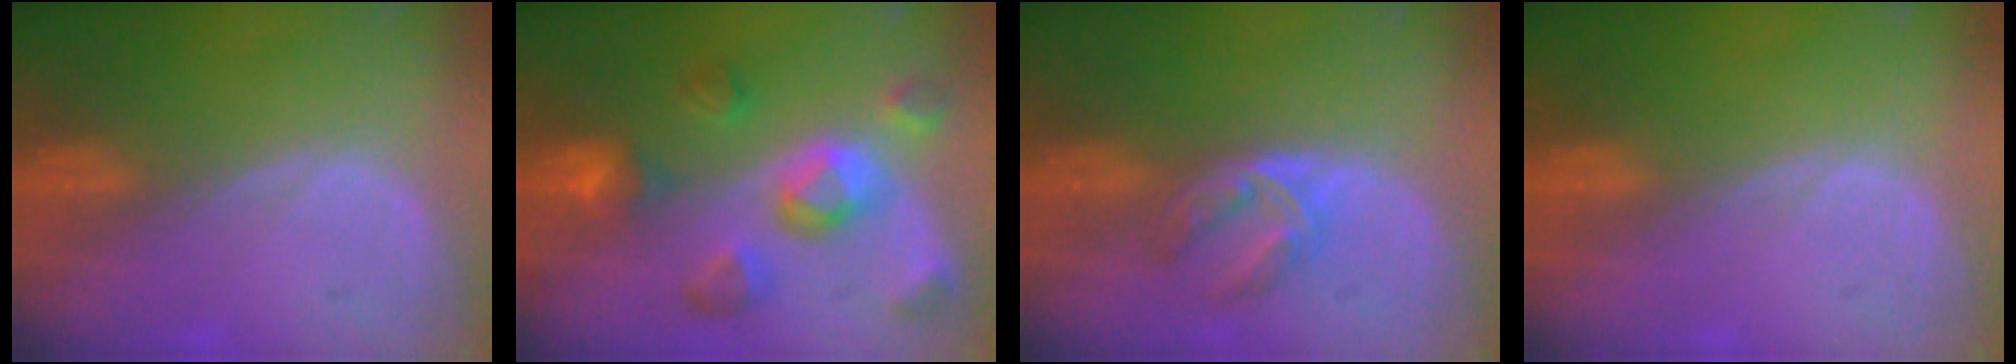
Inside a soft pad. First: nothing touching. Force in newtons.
{"total": 9.7, "press": 8.7, "slide": 4.3}
{"total": 5.8, "press": 4.7, "slide": 3.4}
{"total": 0.0}